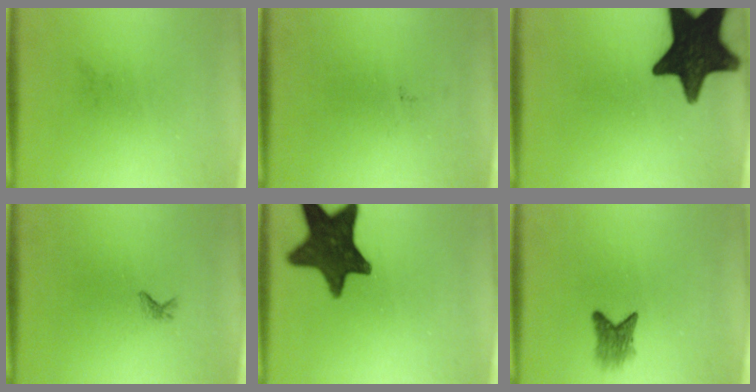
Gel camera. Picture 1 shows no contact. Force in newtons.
{"total": 0.0}
{"total": 17.8}
{"total": 0.6}
{"total": 14.3}
{"total": 2.9}